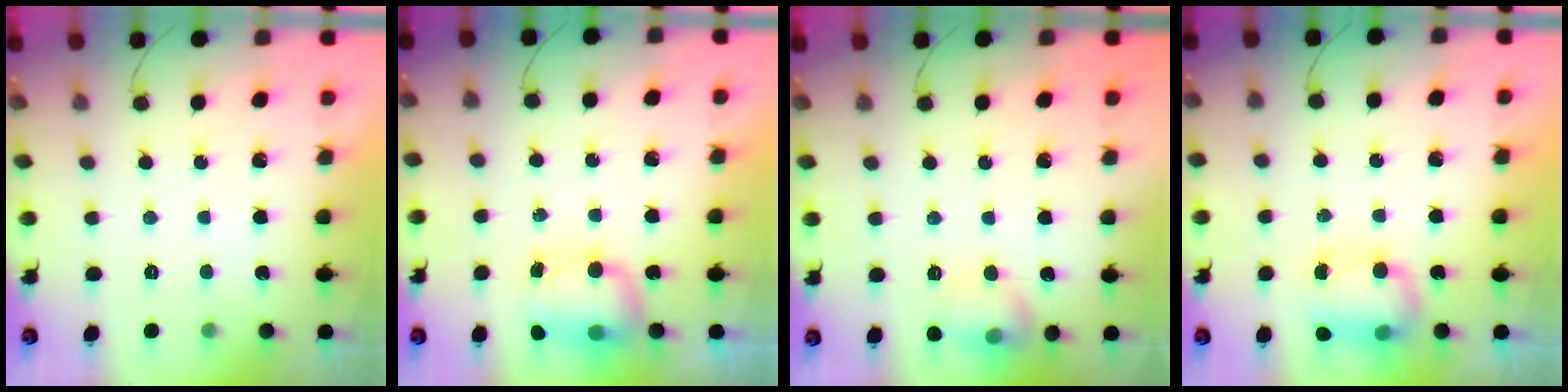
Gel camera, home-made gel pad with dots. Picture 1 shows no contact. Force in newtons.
{"total": 7.3, "press": 7.2, "slide": 1.0}
{"total": 10.8, "press": 10.7, "slide": 1.4}
{"total": 8.4, "press": 8.4, "slide": 0.8}